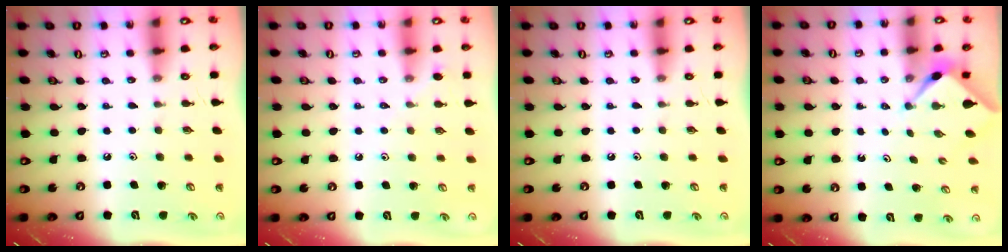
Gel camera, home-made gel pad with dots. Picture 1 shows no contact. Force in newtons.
{"total": 3.2, "press": 3.1, "slide": 0.6}
{"total": 0.0}
{"total": 2.3, "press": 2.2, "slide": 0.3}